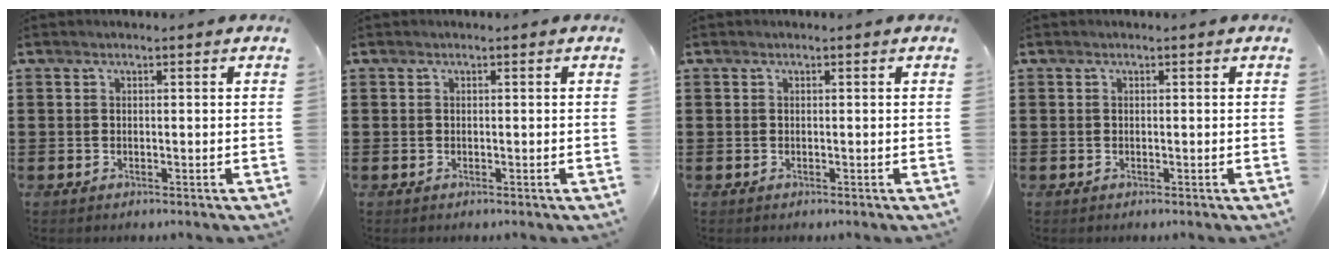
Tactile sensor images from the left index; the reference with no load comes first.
{"total": 0.0}
{"total": 0.0}
{"total": 0.0}